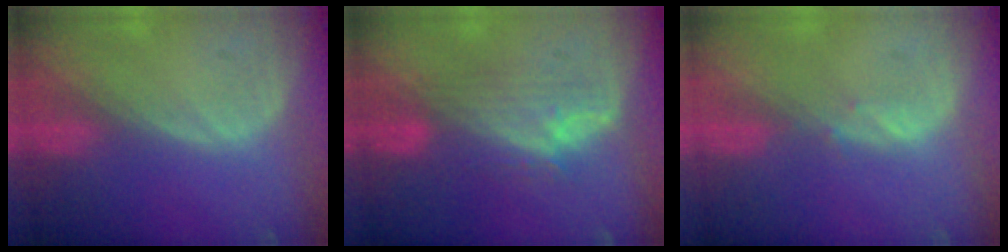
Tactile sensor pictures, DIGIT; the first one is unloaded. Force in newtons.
{"total": 5.7, "press": 5.6, "slide": 0.6}
{"total": 0.8, "press": 0.8, "slide": 0.3}